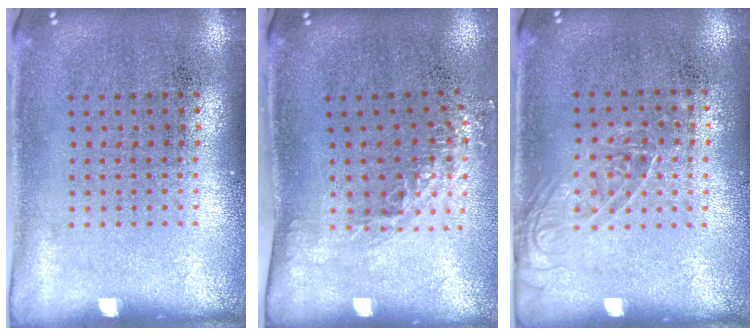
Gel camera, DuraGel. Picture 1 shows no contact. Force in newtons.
{"total": 1.4, "press": 1.0, "slide": 1.0}
{"total": 1.2, "press": 1.1, "slide": 0.7}